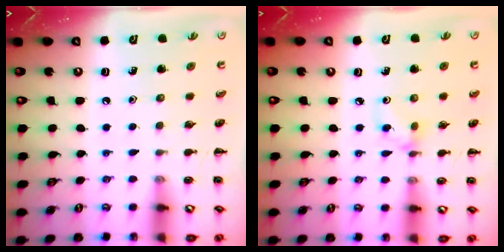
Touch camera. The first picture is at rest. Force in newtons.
{"total": 3.0, "press": 2.8, "slide": 1.2}